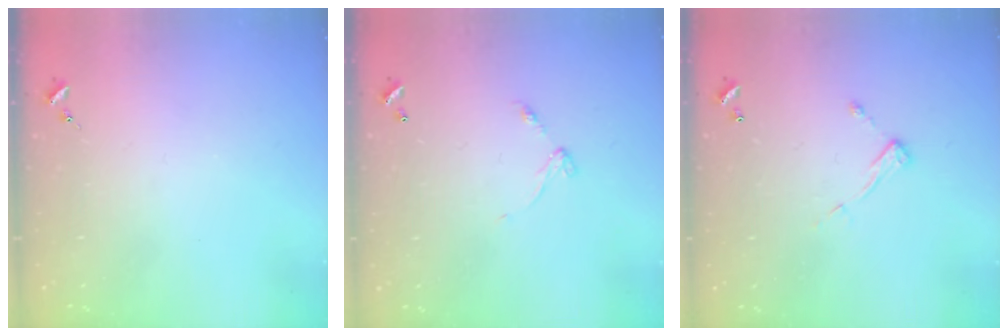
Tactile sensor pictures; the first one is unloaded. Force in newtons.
{"total": 5.6, "press": 5.6, "slide": 0.5}
{"total": 7.3, "press": 7.3, "slide": 0.4}